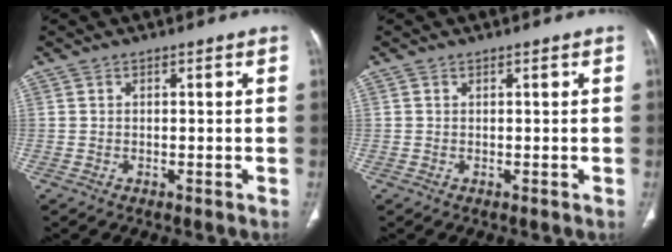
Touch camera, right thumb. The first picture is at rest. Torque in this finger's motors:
{"motor_torque": [-0.58, -0.13, 0.37, 0.17, -0.02]}